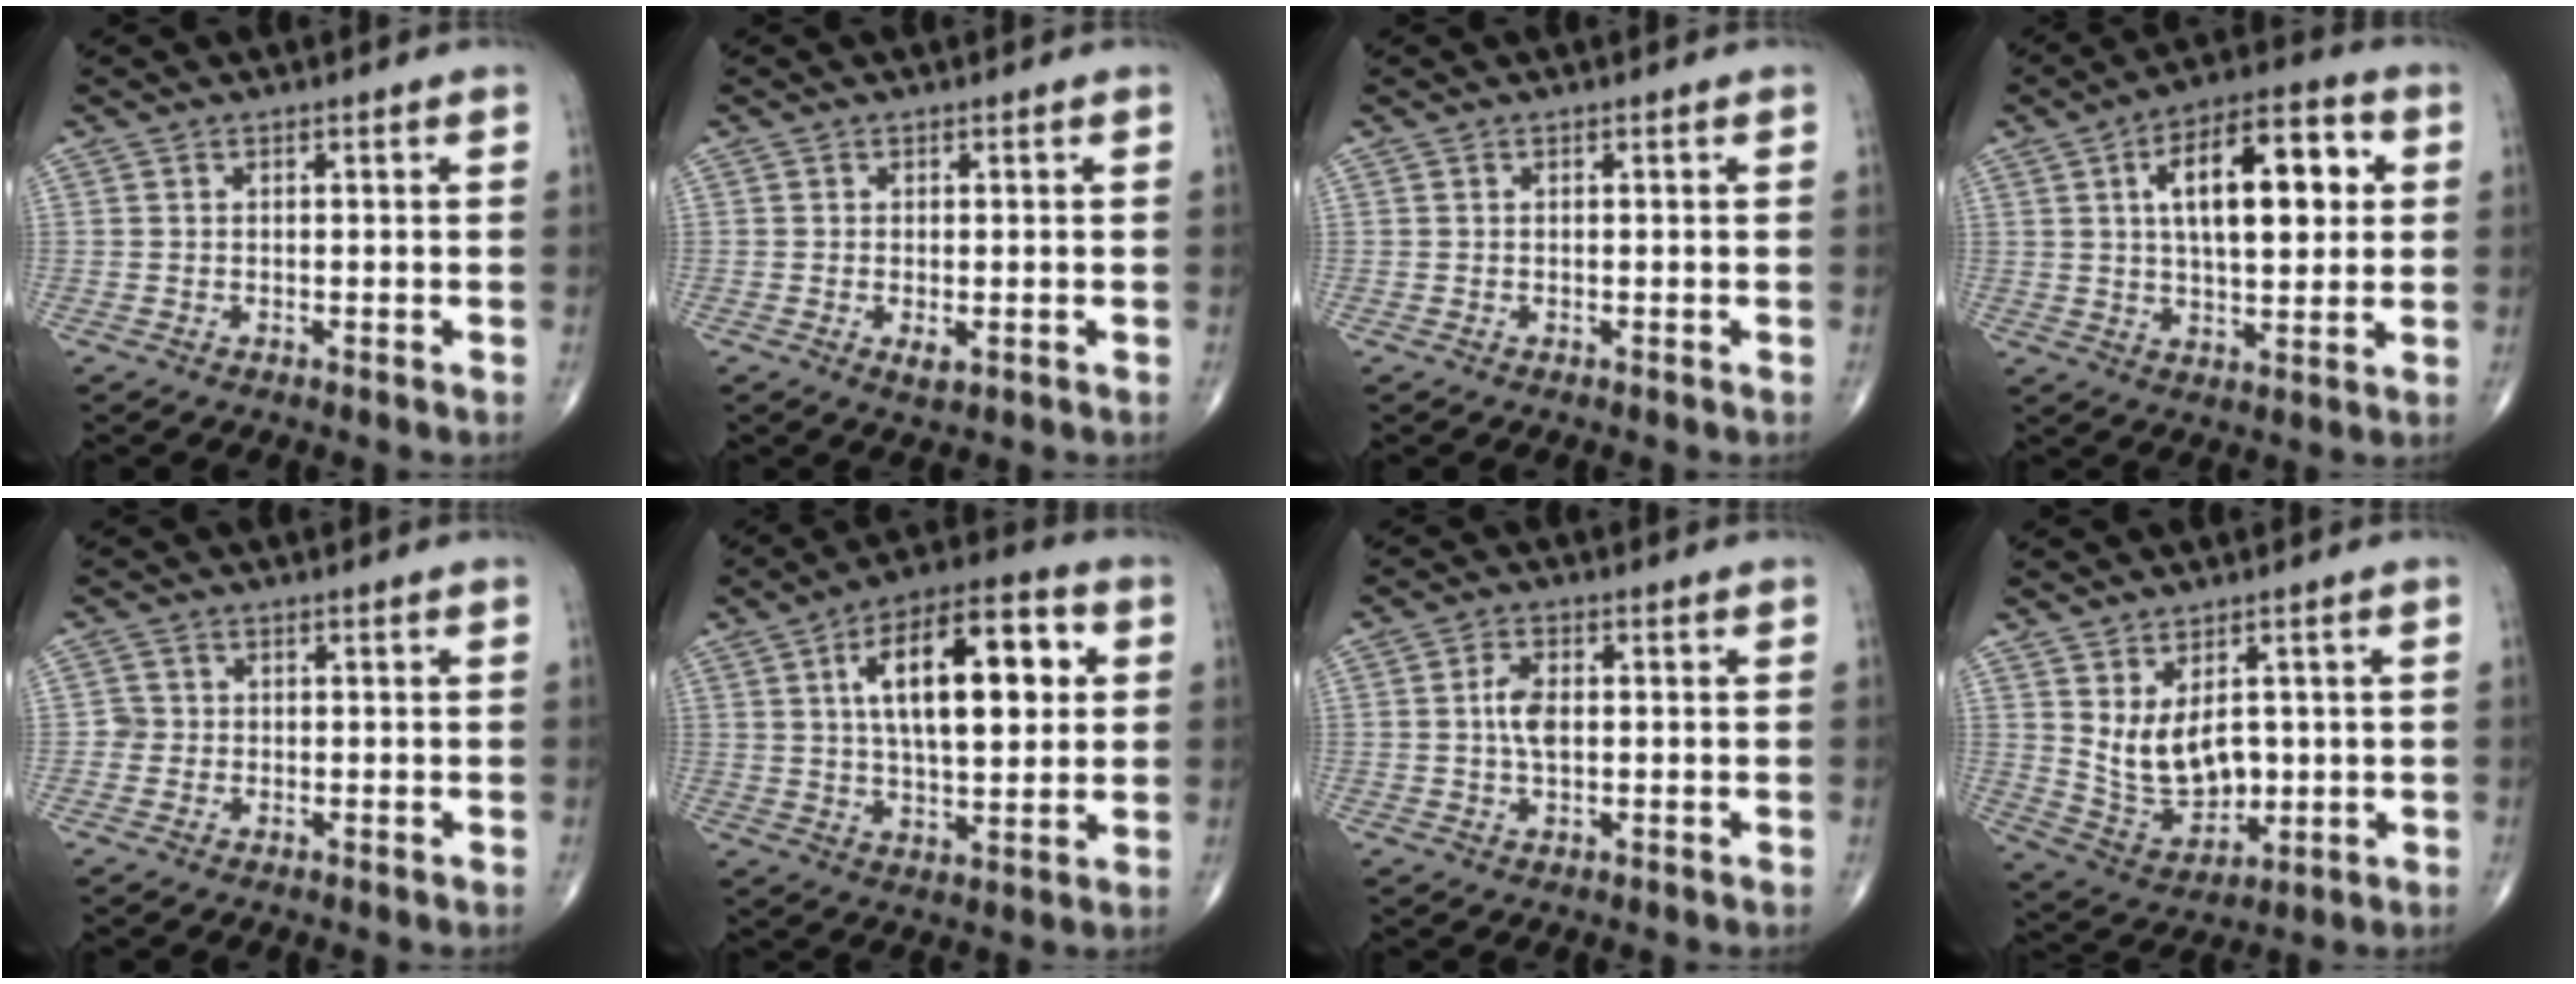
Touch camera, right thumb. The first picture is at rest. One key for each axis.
{"total": 1.9, "fx": -0.5, "fy": 0.8, "fz": 1.6, "tx": -0.028, "ty": -0.005, "tz": -0.005}
{"total": 0.0}
{"total": 17.4, "fx": 4.0, "fy": 7.8, "fz": 15.0, "tx": -0.209, "ty": 0.011, "tz": 0.057}
{"total": 1.6, "fx": -0.2, "fy": 1.6, "fz": 0.2, "tx": 0.009, "ty": 0.007, "tz": -0.007}
{"total": 19.4, "fx": 4.6, "fy": 8.5, "fz": 16.8, "tx": -0.242, "ty": 0.009, "tz": 0.065}
{"total": 4.5, "fx": 0.2, "fy": 2.4, "fz": 3.8, "tx": -0.074, "ty": 0.005, "tz": -0.001}
{"total": 10.1, "fx": 1.5, "fy": 6.4, "fz": 7.7, "tx": -0.109, "ty": -0.021, "tz": 0.051}